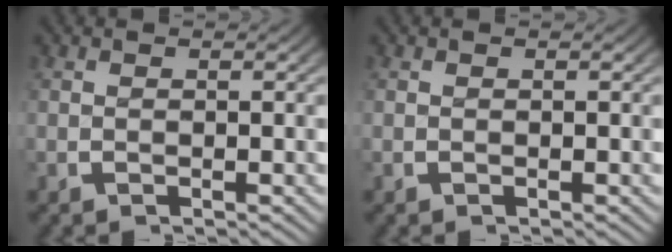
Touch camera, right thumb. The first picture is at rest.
{"total": 0.0}